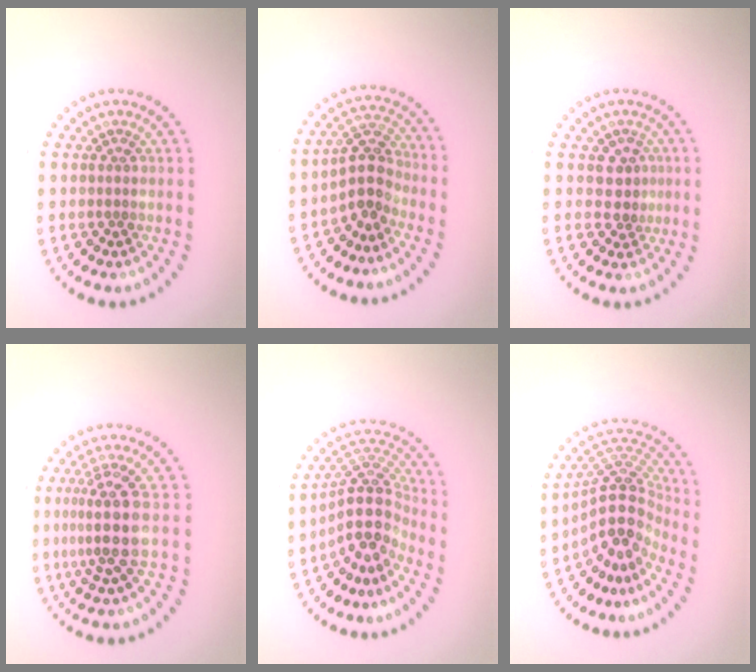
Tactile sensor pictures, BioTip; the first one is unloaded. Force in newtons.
{"total": 3.2, "press": 2.7, "slide": 1.6}
{"total": 2.0, "press": 1.7, "slide": 1.0}
{"total": 4.1, "press": 3.2, "slide": 2.6}
{"total": 5.0, "press": 3.7, "slide": 3.3}
{"total": 5.4, "press": 4.0, "slide": 3.7}